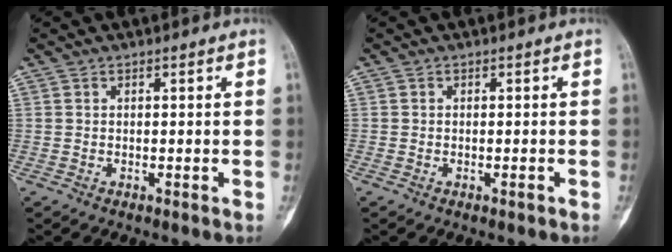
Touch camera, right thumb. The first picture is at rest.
{"total": 0.7, "force": [-0.4, 0.3, 0.5], "torque": [-0.007, 0.001, -0.006]}